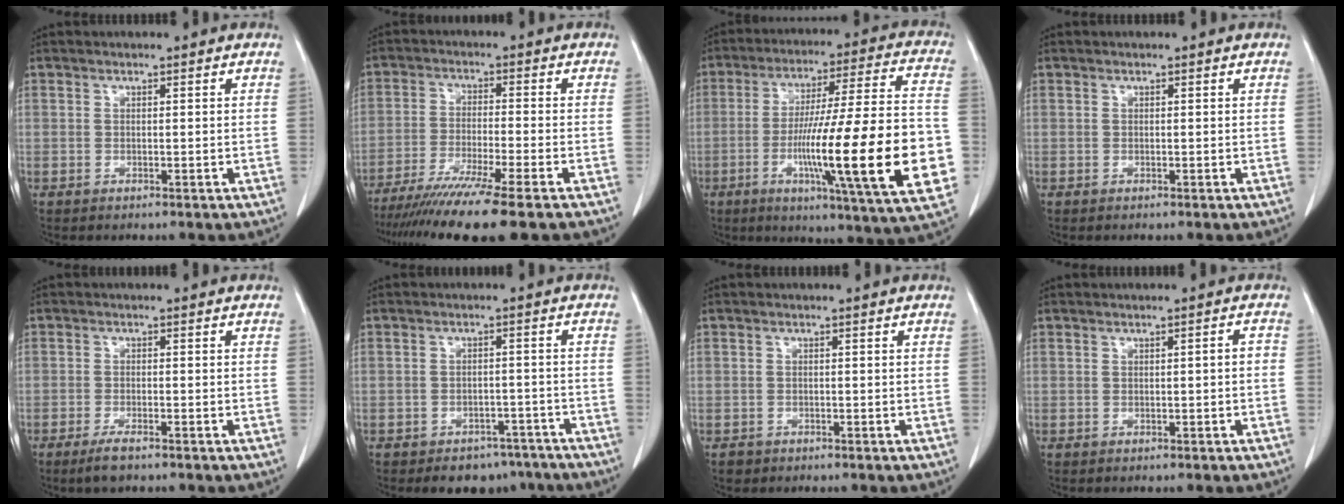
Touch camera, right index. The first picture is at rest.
{"total": 14.0, "force": [-11.1, -1.2, 8.5], "torque": [-0.136, -0.043, -0.177]}
{"total": 26.2, "force": [-6.0, 1.3, 25.5], "torque": [-0.352, -0.013, -0.095]}
{"total": 0.0}
{"total": 3.0, "force": [-2.2, 0.5, 1.9], "torque": [-0.042, -0.004, -0.040]}
{"total": 7.0, "force": [-5.6, 4.0, 1.5], "torque": [0.004, 0.015, -0.073]}
{"total": 1.2, "force": [-0.7, 1.0, -0.1], "torque": [-0.006, 0.004, -0.013]}
{"total": 1.1, "force": [-0.3, 0.2, 1.1], "torque": [-0.015, 0.003, -0.003]}